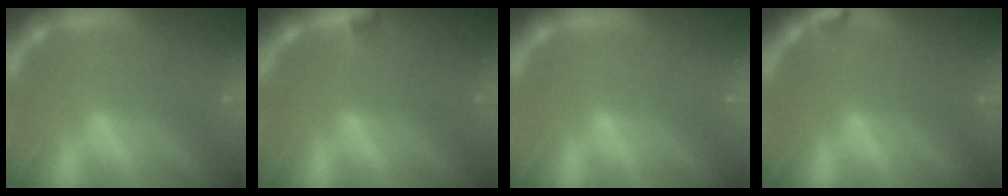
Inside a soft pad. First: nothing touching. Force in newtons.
{"total": 0.9}
{"total": 0.0}
{"total": 0.9}